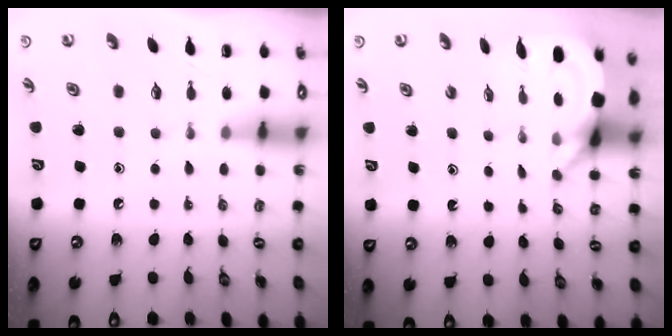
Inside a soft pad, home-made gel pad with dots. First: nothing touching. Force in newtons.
{"total": 3.8, "press": 3.8, "slide": 0.3}